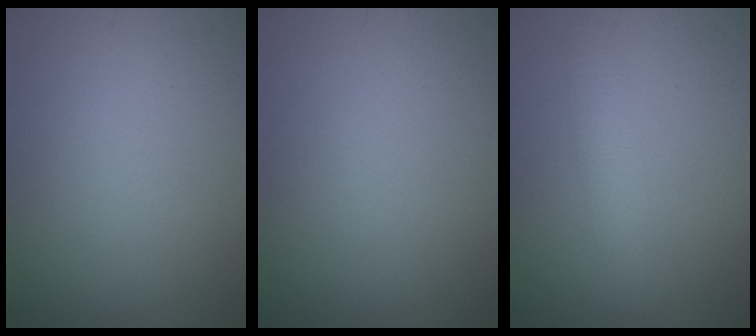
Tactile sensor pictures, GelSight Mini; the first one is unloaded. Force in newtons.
{"total": 0.0}
{"total": 2.5, "press": 2.5, "slide": 0.2}